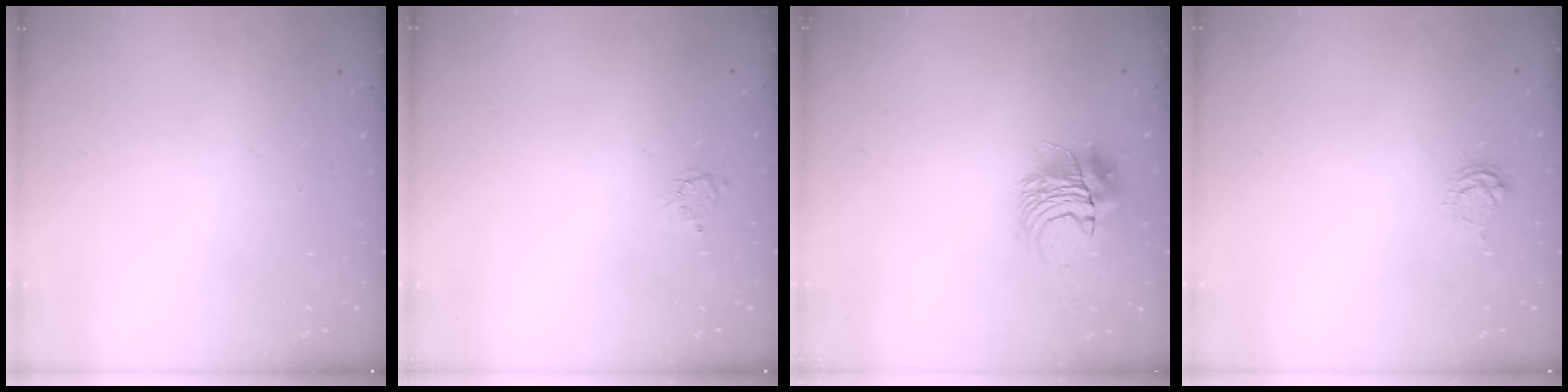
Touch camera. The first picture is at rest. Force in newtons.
{"total": 2.6, "press": 2.6, "slide": 0.2}
{"total": 9.1, "press": 9.1, "slide": 1.1}
{"total": 4.0, "press": 4.0, "slide": 0.5}